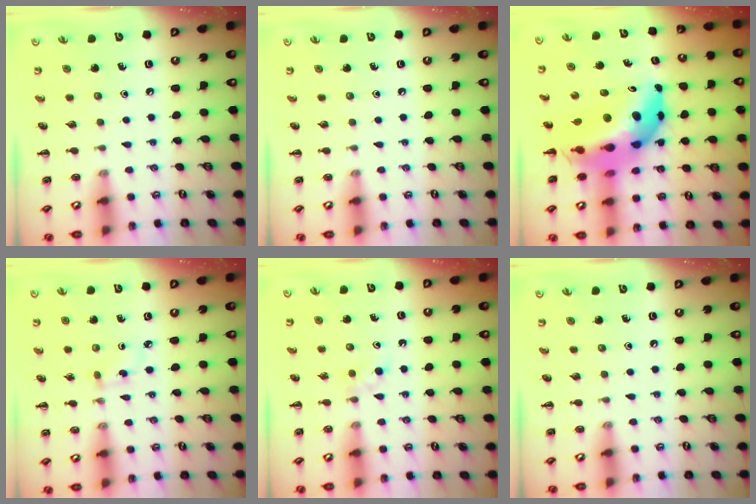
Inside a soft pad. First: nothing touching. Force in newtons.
{"total": 0.0}
{"total": 15.9, "press": 15.2, "slide": 4.7}
{"total": 3.6, "press": 3.3, "slide": 1.5}
{"total": 2.6, "press": 2.3, "slide": 1.2}
{"total": 0.0}